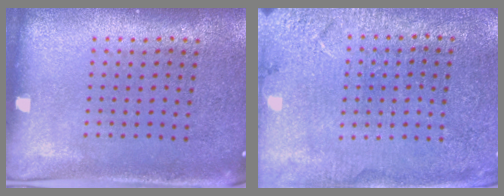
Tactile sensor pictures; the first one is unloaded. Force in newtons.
{"total": 2.7, "press": 2.7, "slide": 0.1}